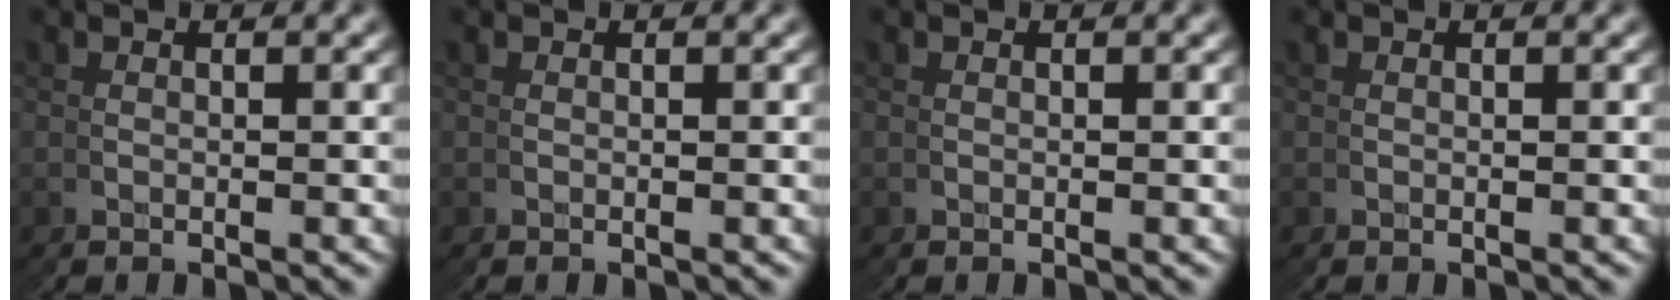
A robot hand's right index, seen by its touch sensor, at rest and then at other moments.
{"total": 0.0}
{"total": 0.0}
{"total": 0.0}